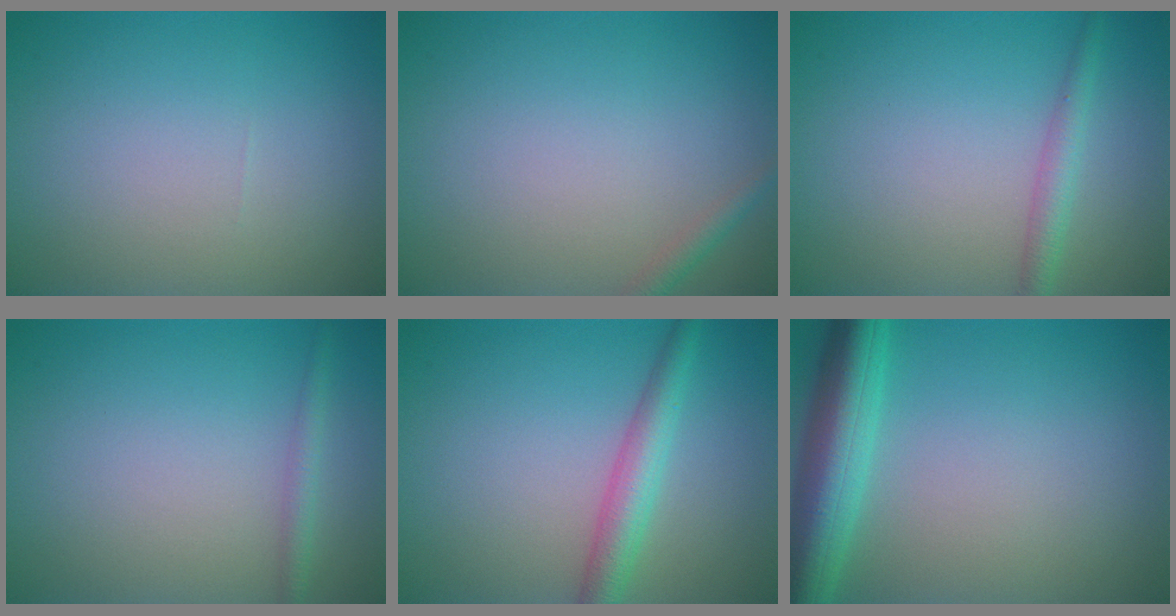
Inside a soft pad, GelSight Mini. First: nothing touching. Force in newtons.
{"total": 1.2, "press": 1.2, "slide": 0.0}
{"total": 2.0, "press": 2.0, "slide": 0.1}
{"total": 1.3, "press": 1.3, "slide": 0.0}
{"total": 3.5, "press": 3.5, "slide": 0.0}
{"total": 6.6, "press": 6.6, "slide": 0.3}